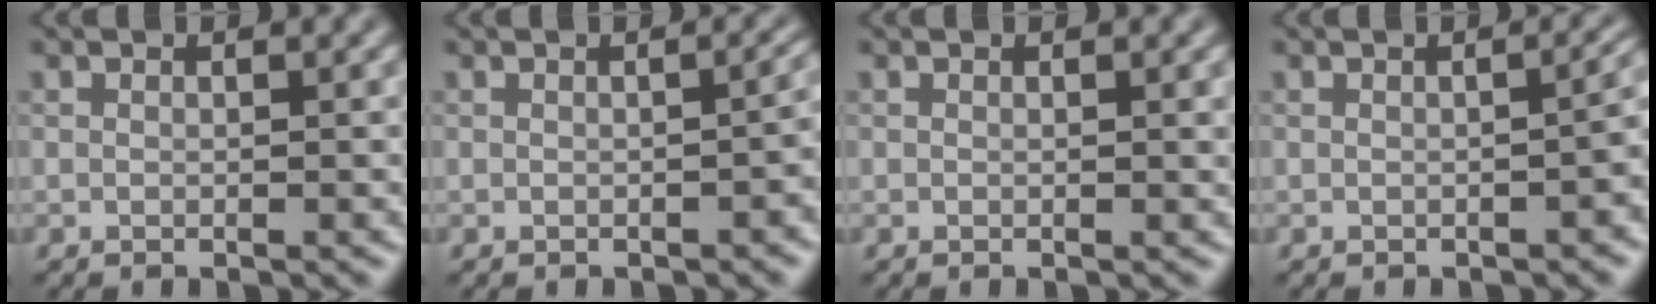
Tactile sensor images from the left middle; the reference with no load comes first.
{"total": 2.1, "force": [-0.7, 0.8, 1.8], "torque": [-0.021, 0.003, -0.008]}
{"total": 0.6, "force": [0.2, 0.1, 0.6], "torque": [-0.005, 0.000, 0.002]}
{"total": 3.1, "force": [-0.8, 1.3, 2.7], "torque": [-0.025, 0.006, -0.009]}